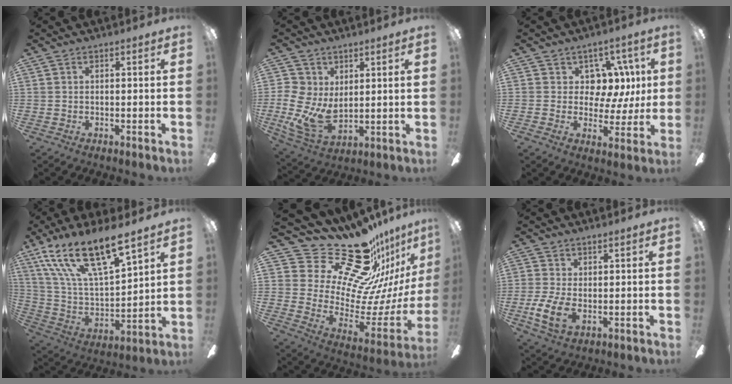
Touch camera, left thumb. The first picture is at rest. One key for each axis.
{"total": 9.9, "fx": 1.6, "fy": 6.6, "fz": 7.2, "tx": -0.165, "ty": -0.029, "tz": 0.029}
{"total": 9.6, "fx": 3.3, "fy": 7.8, "fz": 4.6, "tx": -0.064, "ty": -0.014, "tz": 0.067}
{"total": 19.9, "fx": 14.2, "fy": 5.8, "fz": 12.7, "tx": -0.261, "ty": -0.096, "tz": 0.243}
{"total": 28.6, "fx": 21.7, "fy": 11.8, "fz": 14.3, "tx": -0.220, "ty": -0.181, "tz": 0.406}
{"total": 8.6, "fx": -1.8, "fy": 5.1, "fz": 6.7, "tx": -0.143, "ty": -0.007, "tz": -0.032}